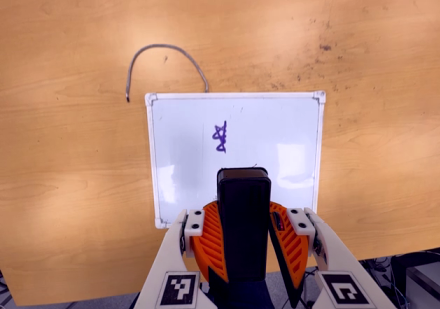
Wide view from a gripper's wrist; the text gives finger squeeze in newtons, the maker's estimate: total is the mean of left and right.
{"total": 9.2, "left": 9.2, "right": 9.1}